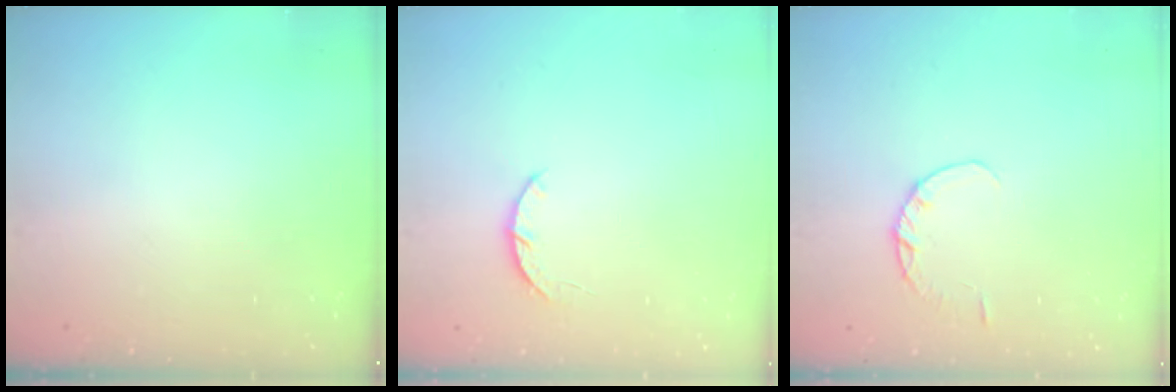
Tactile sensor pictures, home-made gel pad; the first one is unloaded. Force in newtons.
{"total": 3.0, "press": 3.0, "slide": 0.5}
{"total": 2.9, "press": 2.8, "slide": 0.4}